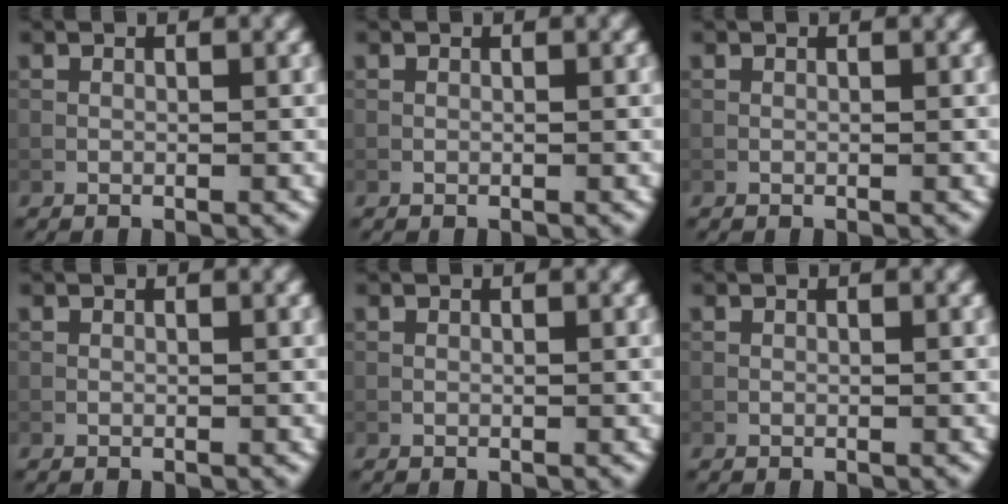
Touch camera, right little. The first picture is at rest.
{"total": 0.0}
{"total": 0.0}
{"total": 0.0}
{"total": 0.0}
{"total": 0.0}